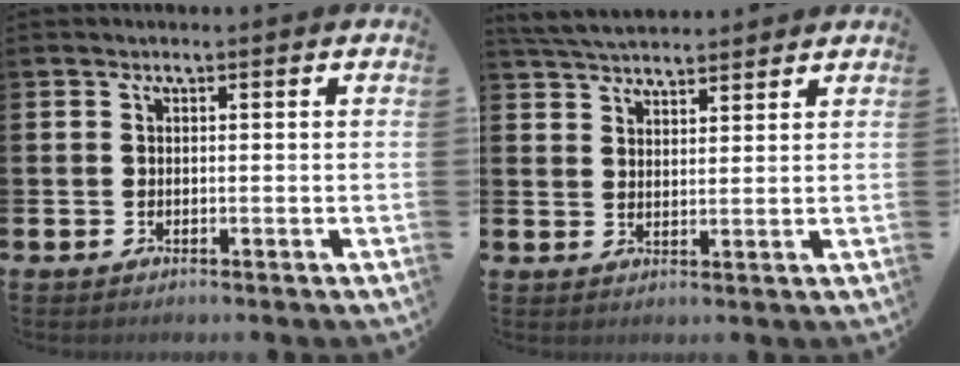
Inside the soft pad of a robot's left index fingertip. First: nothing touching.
{"total": 4.5, "force": [4.4, 0.7, 0.6], "torque": [-0.029, -0.017, 0.083]}